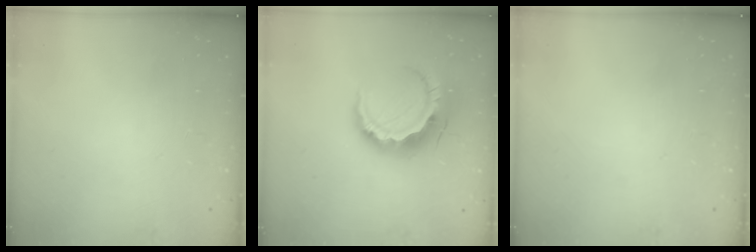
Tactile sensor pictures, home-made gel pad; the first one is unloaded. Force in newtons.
{"total": 13.8, "press": 13.8, "slide": 0.5}
{"total": 0.0}